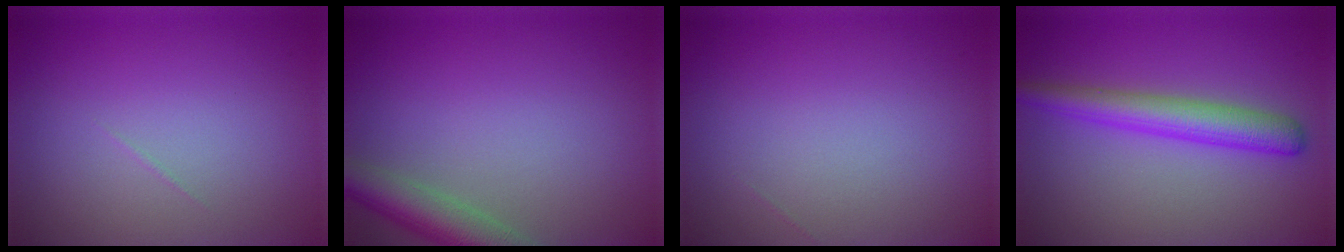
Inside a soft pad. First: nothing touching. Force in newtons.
{"total": 4.6, "press": 4.6, "slide": 0.5}
{"total": 0.0}
{"total": 4.2, "press": 4.2, "slide": 0.1}